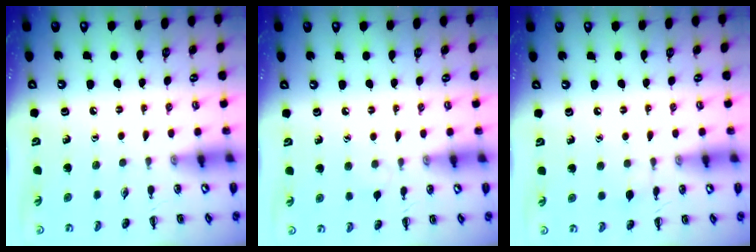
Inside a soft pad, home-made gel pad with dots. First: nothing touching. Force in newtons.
{"total": 2.6, "press": 2.4, "slide": 1.1}
{"total": 3.6, "press": 3.3, "slide": 1.4}